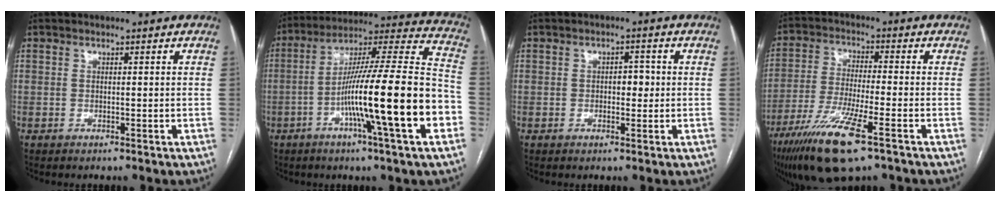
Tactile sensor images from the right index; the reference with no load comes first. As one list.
[{"total": 22.1, "force": [-6.9, 0.1, 21.0], "torque": [-0.318, -0.002, -0.120]}, {"total": 2.6, "force": [0.0, 1.5, 2.1], "torque": [-0.028, 0.007, 0.000]}, {"total": 13.0, "force": [-7.5, 1.1, 10.5], "torque": [-0.214, -0.032, -0.135]}]